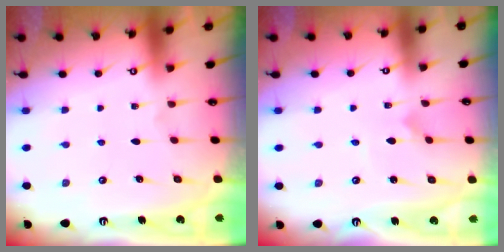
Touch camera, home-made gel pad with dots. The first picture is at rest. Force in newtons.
{"total": 1.0, "press": 1.0, "slide": 0.0}